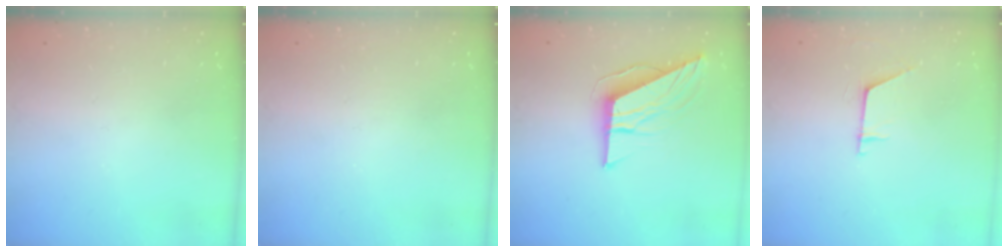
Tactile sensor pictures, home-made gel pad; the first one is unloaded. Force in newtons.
{"total": 0.0}
{"total": 9.6, "press": 9.6, "slide": 0.5}
{"total": 6.1, "press": 6.1, "slide": 0.5}